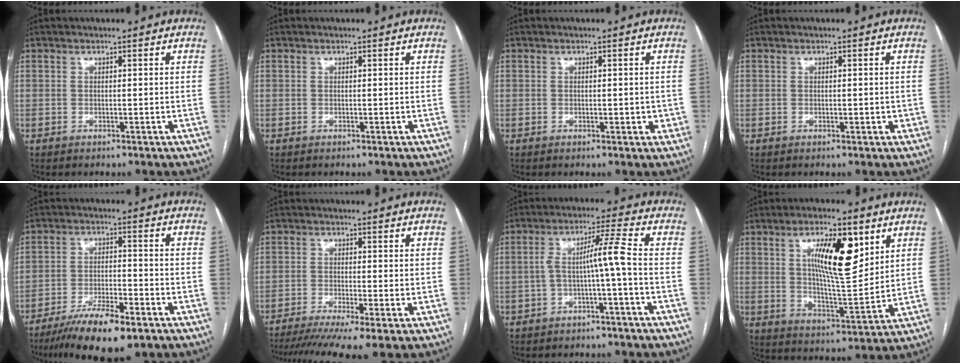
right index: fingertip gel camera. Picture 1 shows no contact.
{"total": 0.0}
{"total": 1.9, "force": [-0.2, 1.0, 1.6], "torque": [-0.017, 0.002, 0.002]}
{"total": 1.2, "force": [-0.1, 0.7, 1.0], "torque": [-0.012, 0.002, 0.002]}
{"total": 10.9, "force": [-7.7, 2.2, 7.4], "torque": [-0.128, -0.020, -0.130]}
{"total": 10.0, "force": [-7.5, -0.3, 6.6], "torque": [-0.101, -0.018, -0.117]}
{"total": 6.1, "force": [-1.5, -0.9, 5.9], "torque": [-0.105, 0.031, -0.020]}
{"total": 12.9, "force": [5.2, 3.2, 11.4], "torque": [-0.195, 0.001, 0.091]}